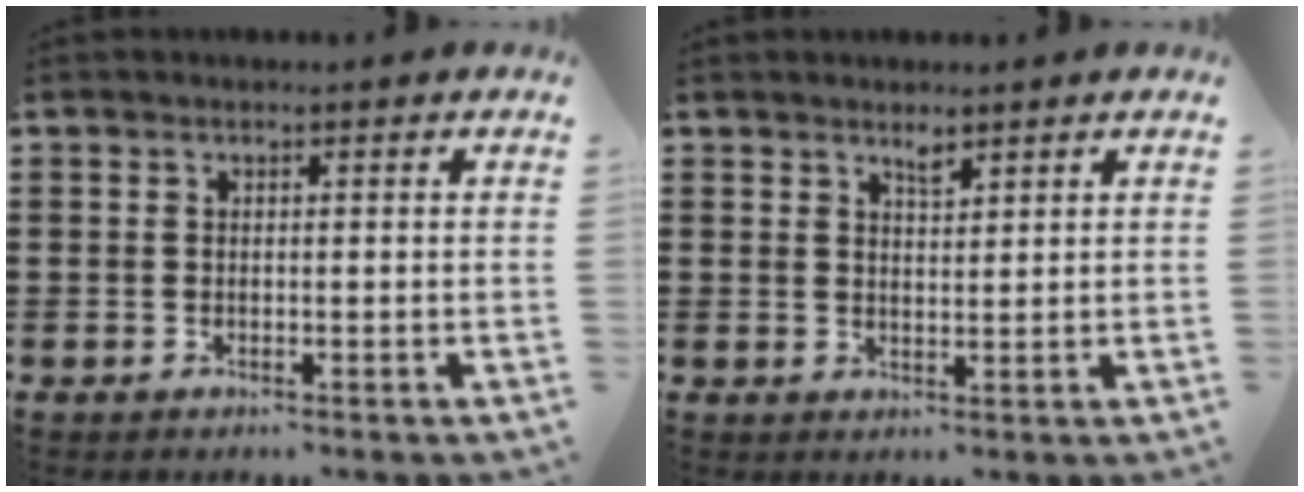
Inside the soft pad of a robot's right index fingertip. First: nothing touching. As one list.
[{"total": 1.8, "force": [1.6, 0.5, 0.7], "torque": [-0.009, -0.001, 0.026]}]